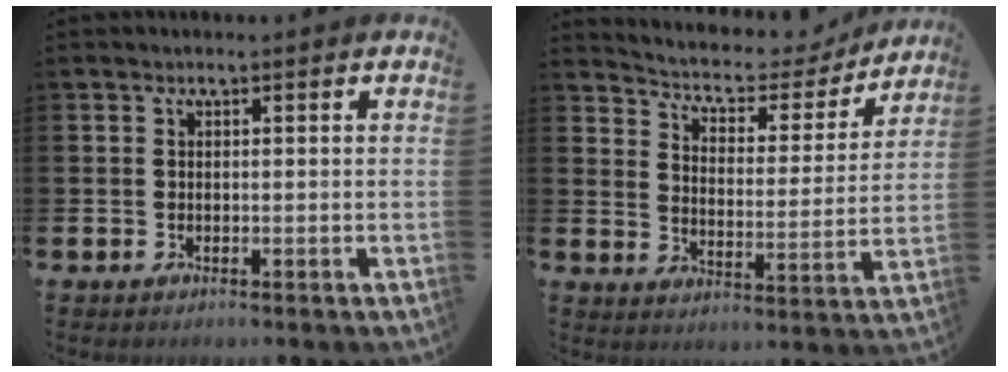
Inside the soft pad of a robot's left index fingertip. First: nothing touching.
{"total": 5.5, "force": [5.0, 2.0, 1.1], "torque": [-0.052, -0.039, 0.079]}